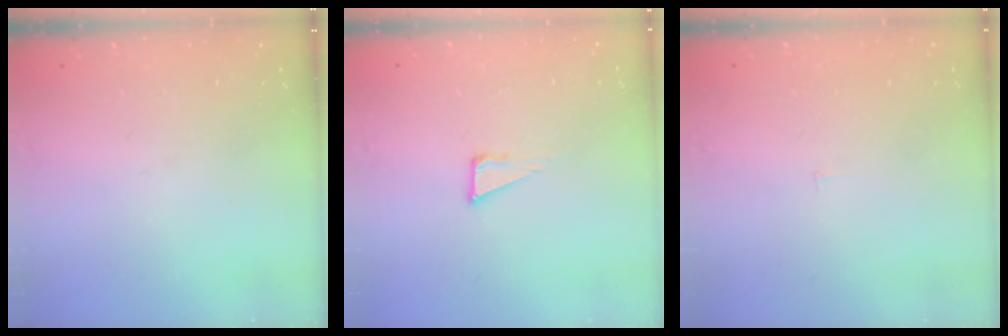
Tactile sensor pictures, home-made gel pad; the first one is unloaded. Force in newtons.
{"total": 3.8, "press": 3.7, "slide": 0.9}
{"total": 1.8, "press": 1.8, "slide": 0.1}